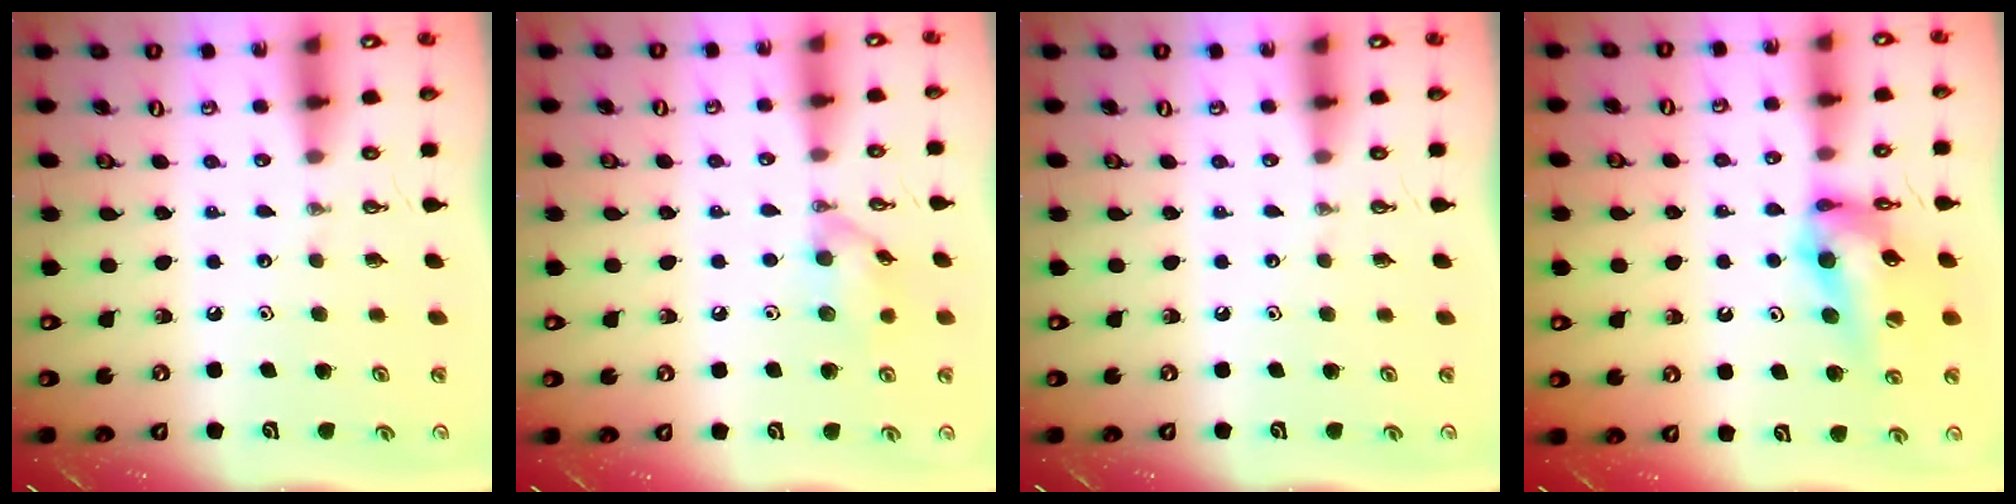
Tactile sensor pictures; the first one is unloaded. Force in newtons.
{"total": 9.9, "press": 9.9, "slide": 0.0}
{"total": 0.0}
{"total": 13.4, "press": 13.3, "slide": 1.2}